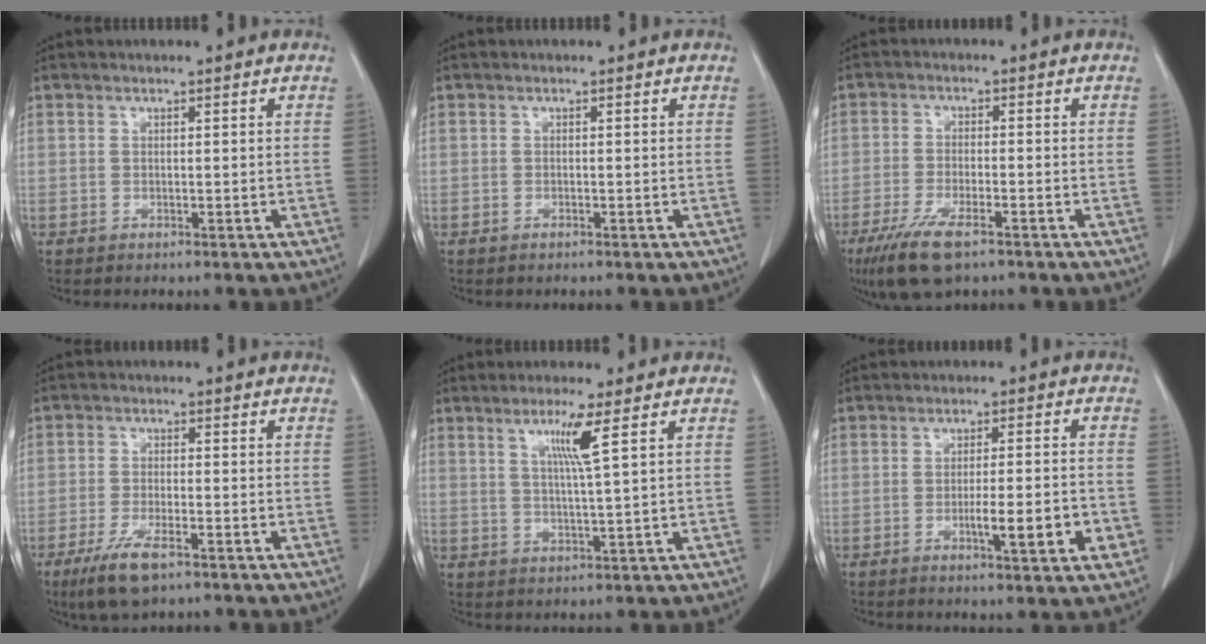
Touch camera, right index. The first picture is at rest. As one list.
[{"total": 0.0}, {"total": 8.3, "force": [-5.4, 2.0, 6.0], "torque": [-0.116, -0.018, -0.093]}, {"total": 6.9, "force": [-4.3, 1.5, 5.1], "torque": [-0.105, -0.014, -0.074]}, {"total": 5.0, "force": [2.1, -1.1, 4.4], "torque": [-0.083, -0.007, 0.041]}, {"total": 7.1, "force": [-2.3, 0.8, 6.6], "torque": [-0.099, -0.004, -0.030]}]